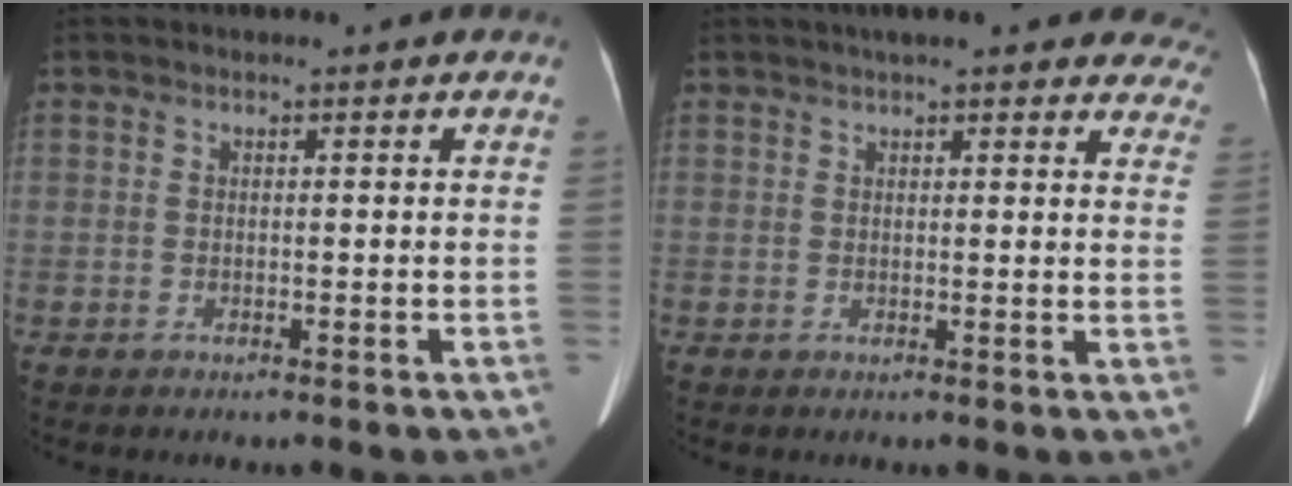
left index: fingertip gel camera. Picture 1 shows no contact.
{"total": 17.3, "force": [15.2, 3.9, 7.4], "torque": [-0.069, 0.015, 0.165]}